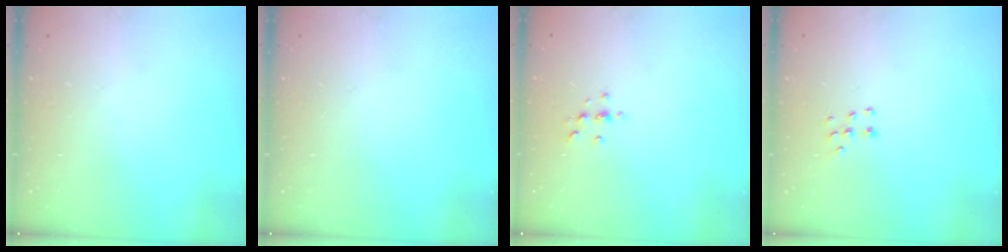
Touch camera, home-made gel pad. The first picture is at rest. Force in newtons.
{"total": 0.0}
{"total": 2.7, "press": 2.7, "slide": 0.3}
{"total": 6.1, "press": 6.0, "slide": 0.7}